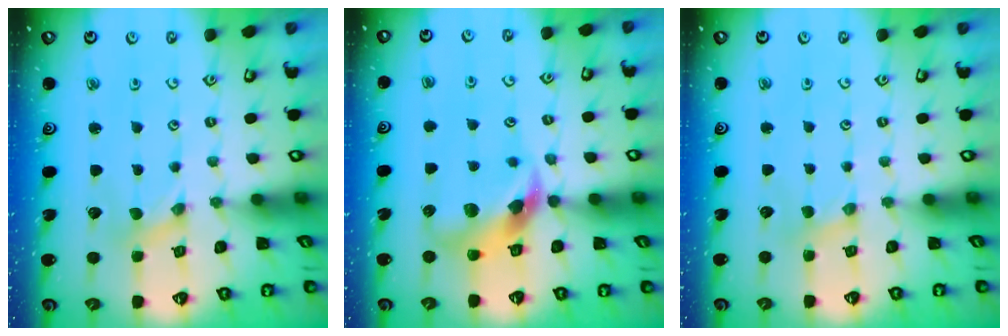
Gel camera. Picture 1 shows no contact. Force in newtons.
{"total": 11.2, "press": 11.1, "slide": 1.7}
{"total": 2.0, "press": 2.0, "slide": 0.3}